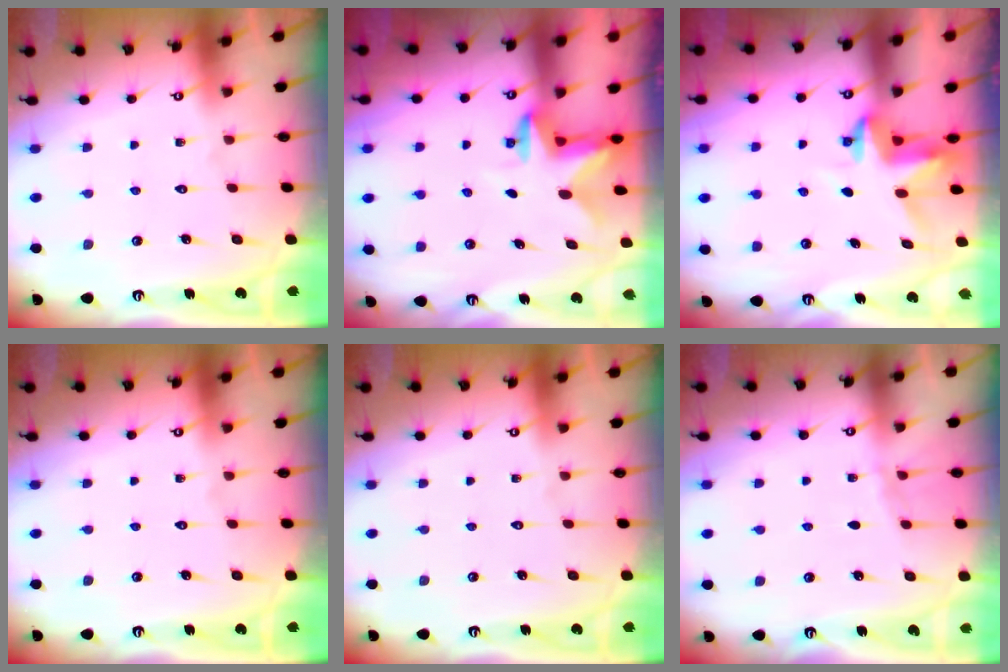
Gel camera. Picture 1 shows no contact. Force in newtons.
{"total": 2.7, "press": 2.6, "slide": 0.5}
{"total": 3.8, "press": 3.8, "slide": 0.3}
{"total": 0.0}
{"total": 0.0}
{"total": 2.1, "press": 2.0, "slide": 0.3}